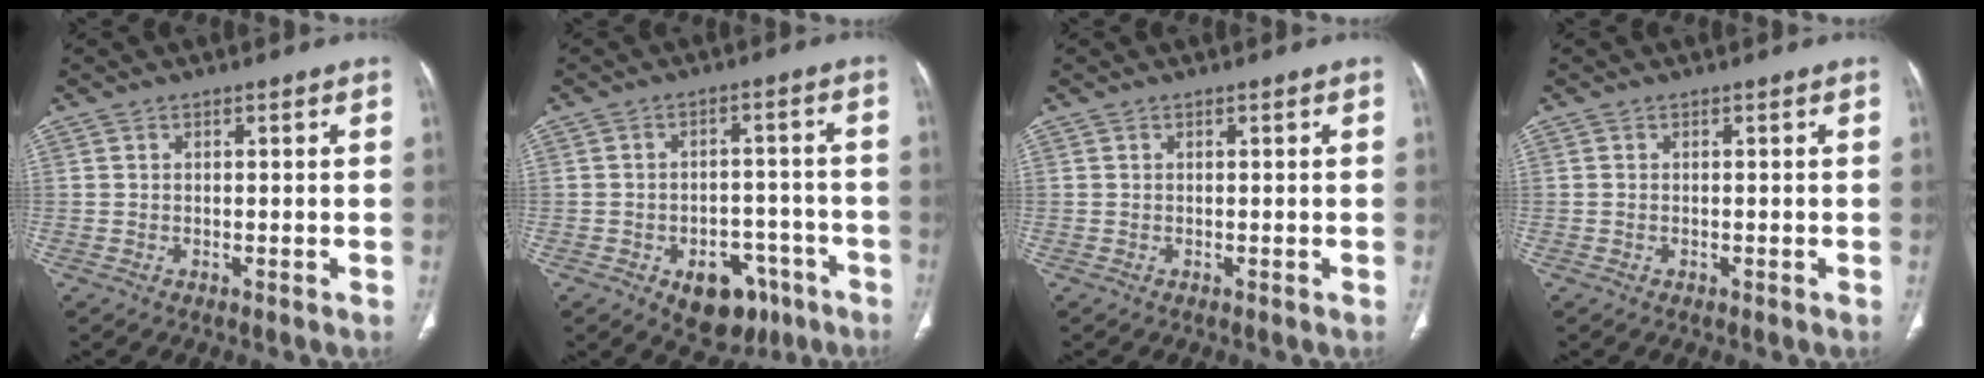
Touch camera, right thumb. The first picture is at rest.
{"total": 11.0, "force": [-5.9, 7.0, 6.0], "torque": [-0.044, 0.039, -0.072]}
{"total": 0.0}
{"total": 0.0}